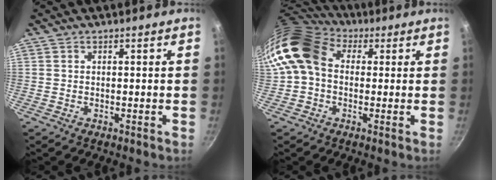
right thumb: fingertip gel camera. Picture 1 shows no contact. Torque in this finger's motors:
{"motor_torque": [0.01, 1.77, 0.03, 0.10, 0.56]}